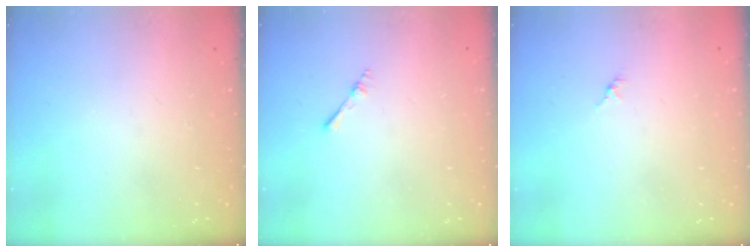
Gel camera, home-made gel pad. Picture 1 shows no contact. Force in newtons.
{"total": 2.2, "press": 2.1, "slide": 0.3}
{"total": 1.4, "press": 1.4, "slide": 0.4}